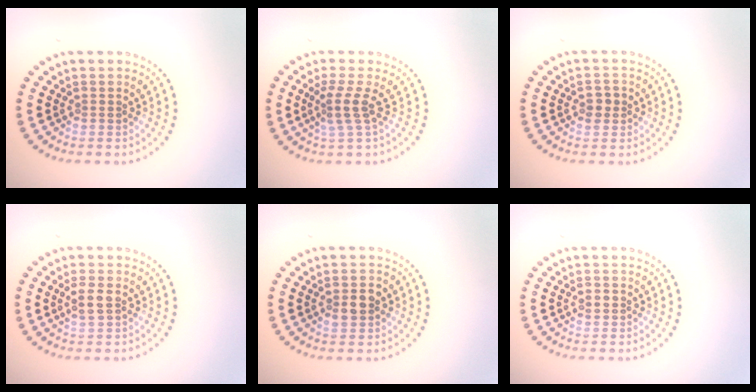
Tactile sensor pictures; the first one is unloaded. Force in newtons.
{"total": 2.3, "press": 1.6, "slide": 1.6}
{"total": 1.5, "press": 1.5, "slide": 0.1}
{"total": 1.8, "press": 1.8, "slide": 0.3}
{"total": 2.0, "press": 2.0, "slide": 0.1}
{"total": 1.2, "press": 1.2, "slide": 0.1}